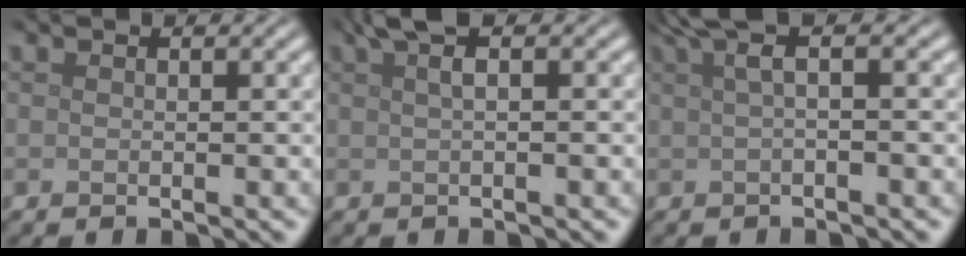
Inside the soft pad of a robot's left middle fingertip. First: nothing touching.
{"total": 2.9, "force": [1.4, 0.9, 2.3], "torque": [-0.030, 0.005, 0.015]}
{"total": 3.4, "force": [1.3, 1.1, 3.0], "torque": [-0.043, 0.006, 0.010]}